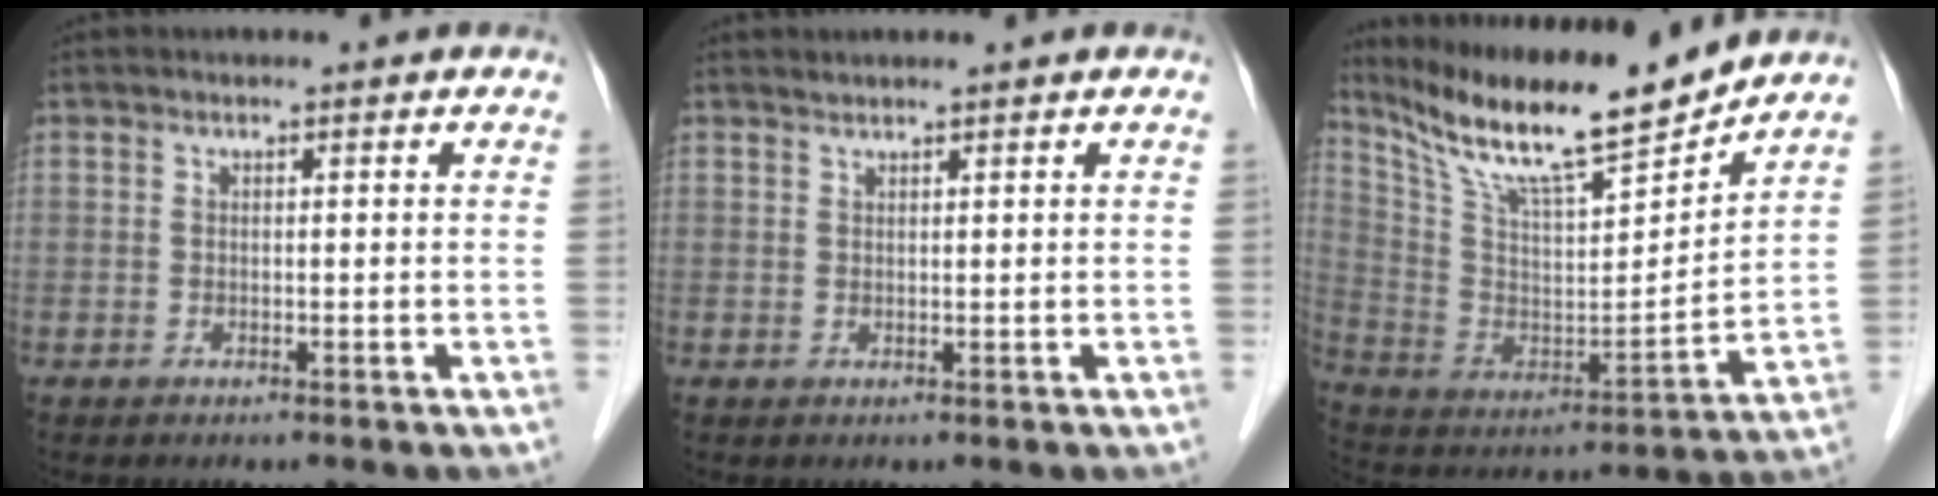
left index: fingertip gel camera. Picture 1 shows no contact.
{"total": 1.0, "force": [1.0, -0.2, 0.2], "torque": [-0.008, 0.009, 0.023]}
{"total": 17.8, "force": [15.5, 0.8, 8.9], "torque": [-0.171, -0.010, 0.277]}